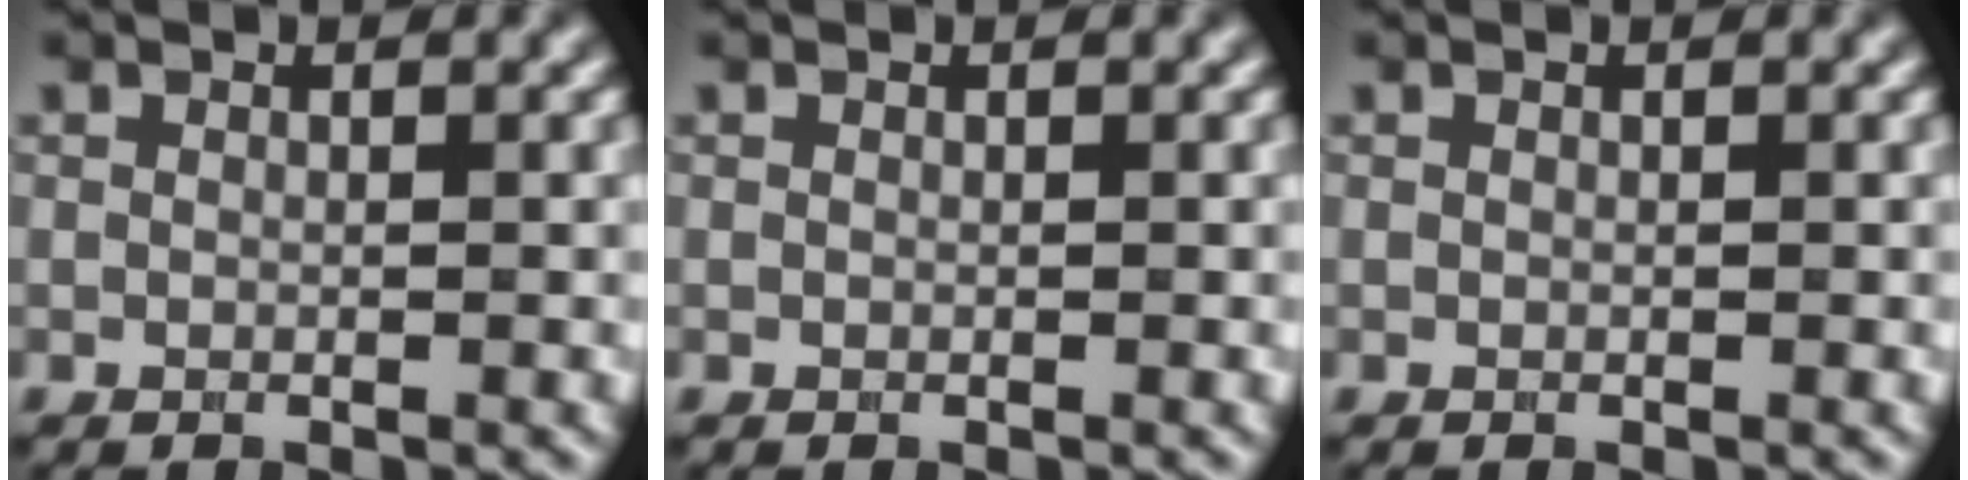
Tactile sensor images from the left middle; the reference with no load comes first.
{"total": 0.0}
{"total": 0.0}